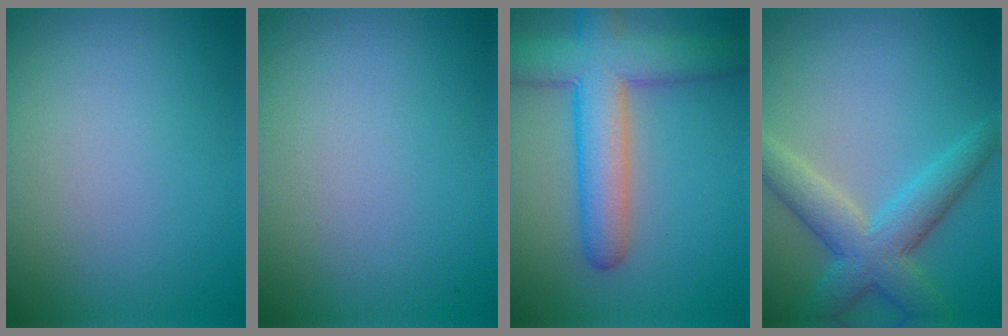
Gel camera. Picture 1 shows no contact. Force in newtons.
{"total": 0.0}
{"total": 8.0, "press": 8.0, "slide": 0.6}
{"total": 5.9, "press": 5.9, "slide": 0.3}